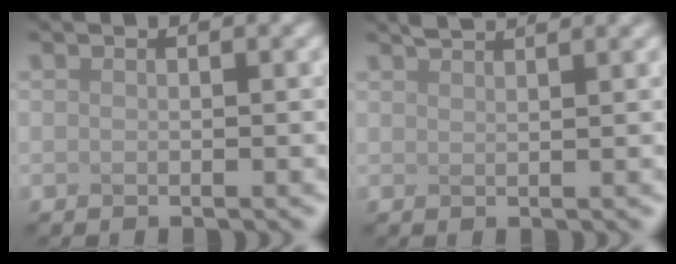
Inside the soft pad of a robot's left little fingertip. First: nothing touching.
{"total": 3.0, "force": [2.6, 0.6, 1.4], "torque": [-0.003, 0.019, 0.013]}